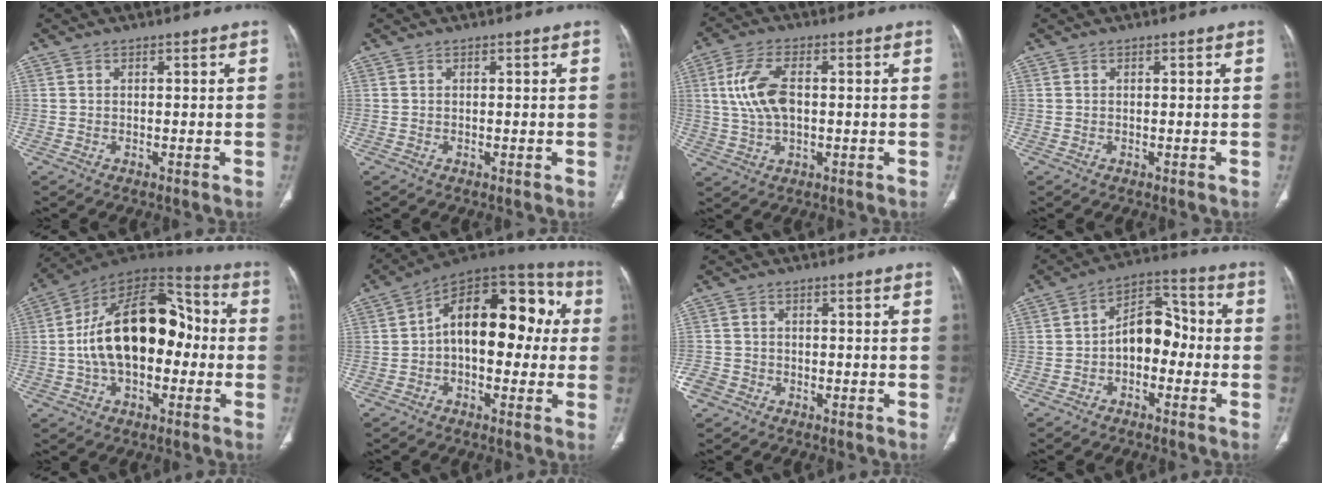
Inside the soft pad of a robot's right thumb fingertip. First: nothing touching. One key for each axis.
{"total": 0.0}
{"total": 9.3, "fx": 1.0, "fy": 4.9, "fz": 7.9, "tx": -0.170, "ty": 0.008, "tz": 0.022}
{"total": 0.0}
{"total": 22.5, "fx": -0.5, "fy": 13.3, "fz": 18.1, "tx": -0.286, "ty": 0.047, "tz": -0.014}
{"total": 19.2, "fx": 1.3, "fy": 11.0, "fz": 15.7, "tx": -0.190, "ty": 0.051, "tz": 0.009}
{"total": 3.8, "fx": -2.0, "fy": 3.1, "fz": 1.0, "tx": -0.017, "ty": 0.016, "tz": -0.040}
{"total": 9.8, "fx": -1.6, "fy": 6.5, "fz": 7.1, "tx": -0.080, "ty": 0.041, "tz": -0.042}